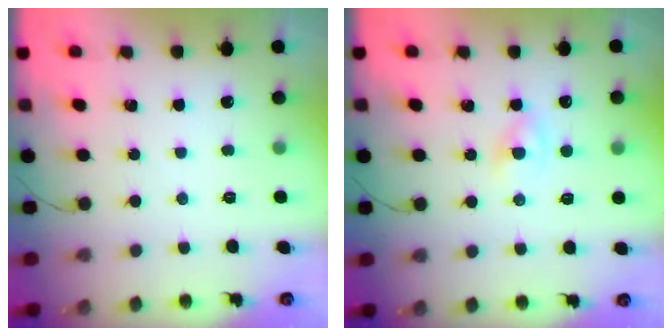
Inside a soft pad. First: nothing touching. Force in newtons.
{"total": 2.2, "press": 2.0, "slide": 1.0}